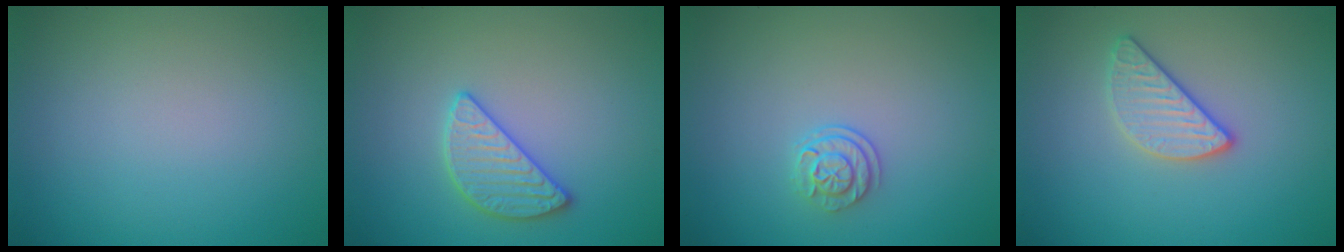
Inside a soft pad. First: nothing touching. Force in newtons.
{"total": 2.8, "press": 2.8, "slide": 0.1}
{"total": 1.9, "press": 1.6, "slide": 1.1}
{"total": 2.6, "press": 2.5, "slide": 0.7}